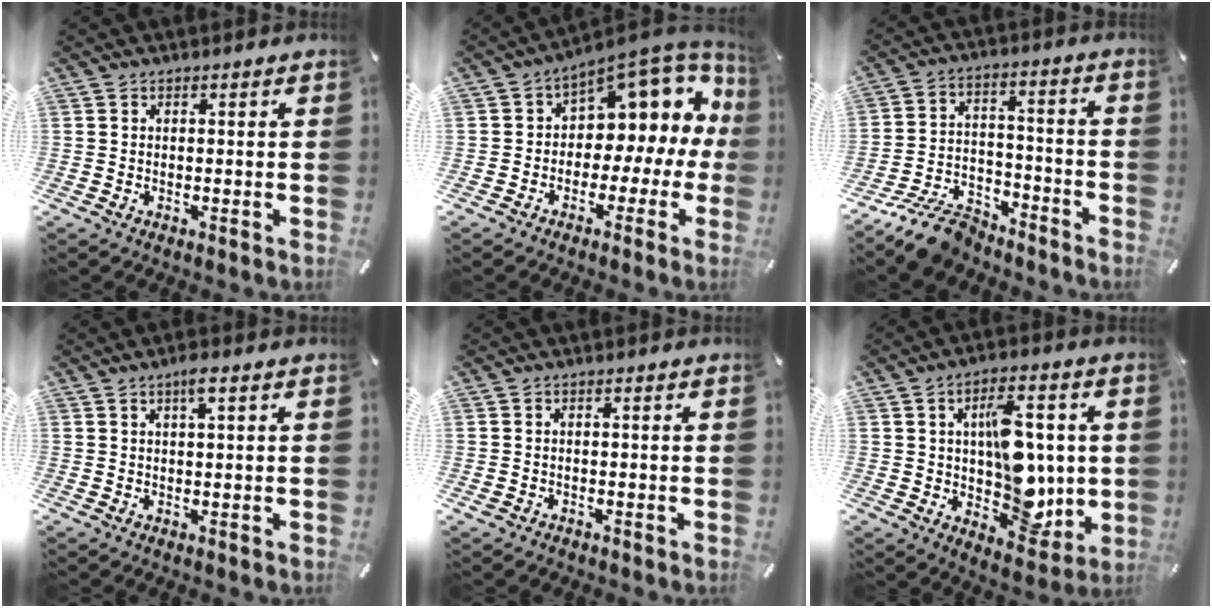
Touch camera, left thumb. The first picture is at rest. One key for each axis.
{"total": 10.5, "fx": 5.9, "fy": 6.8, "fz": 5.4, "tx": -0.073, "ty": -0.059, "tz": 0.100}
{"total": 11.5, "fx": -9.5, "fy": 4.9, "fz": 4.2, "tx": -0.060, "ty": 0.059, "tz": -0.176}
{"total": 2.9, "fx": 1.2, "fy": 0.4, "fz": 2.6, "tx": -0.053, "ty": 0.002, "tz": 0.018}
{"total": 1.5, "fx": -1.0, "fy": 1.0, "fz": 0.4, "tx": -0.009, "ty": 0.005, "tz": -0.022}
{"total": 16.1, "fx": 0.9, "fy": 10.0, "fz": 12.6, "tx": -0.165, "ty": -0.005, "tz": 0.019}